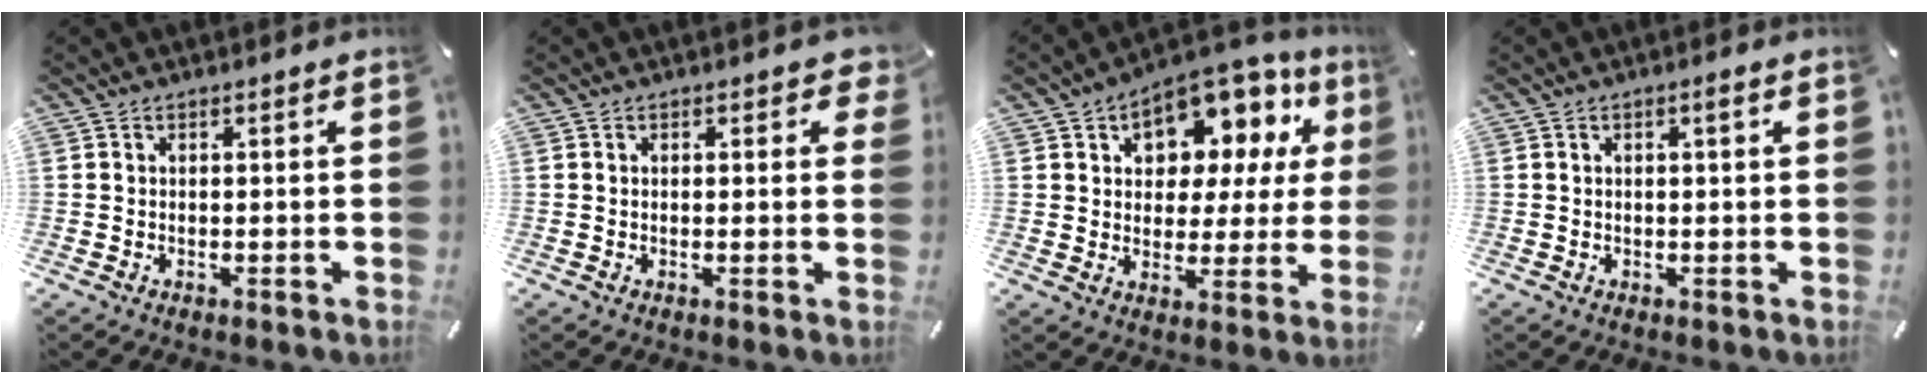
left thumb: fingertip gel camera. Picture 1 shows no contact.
{"total": 1.7, "force": [0.8, 1.0, 1.2], "torque": [-0.009, 0.000, 0.009]}
{"total": 11.7, "force": [7.5, 7.4, 5.2], "torque": [-0.079, -0.068, 0.132]}
{"total": 1.3, "force": [0.4, 0.2, 1.2], "torque": [-0.022, 0.002, 0.006]}